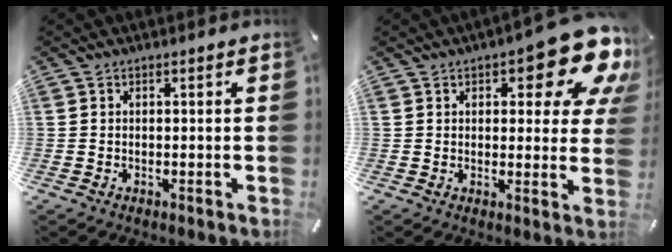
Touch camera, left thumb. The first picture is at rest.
{"total": 14.7, "force": [7.9, 5.8, 10.9], "torque": [-0.129, -0.053, 0.129]}